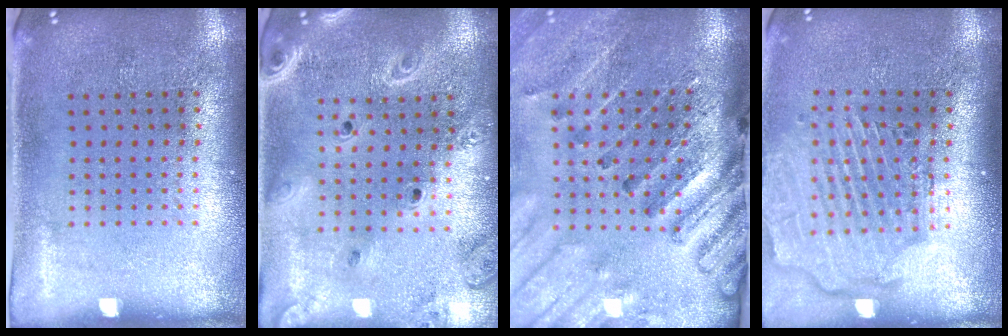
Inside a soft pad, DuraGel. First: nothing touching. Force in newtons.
{"total": 2.4, "press": 2.1, "slide": 1.2}
{"total": 3.0, "press": 2.7, "slide": 1.3}
{"total": 2.7, "press": 2.2, "slide": 1.5}